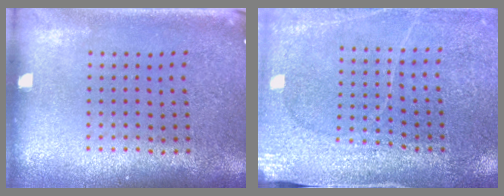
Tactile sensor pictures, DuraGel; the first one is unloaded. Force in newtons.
{"total": 2.9, "press": 2.9, "slide": 0.2}